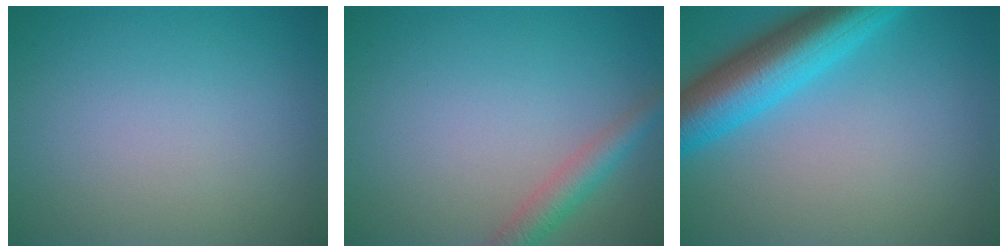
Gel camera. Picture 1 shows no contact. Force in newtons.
{"total": 2.7, "press": 2.7, "slide": 0.2}
{"total": 8.2, "press": 8.2, "slide": 0.3}